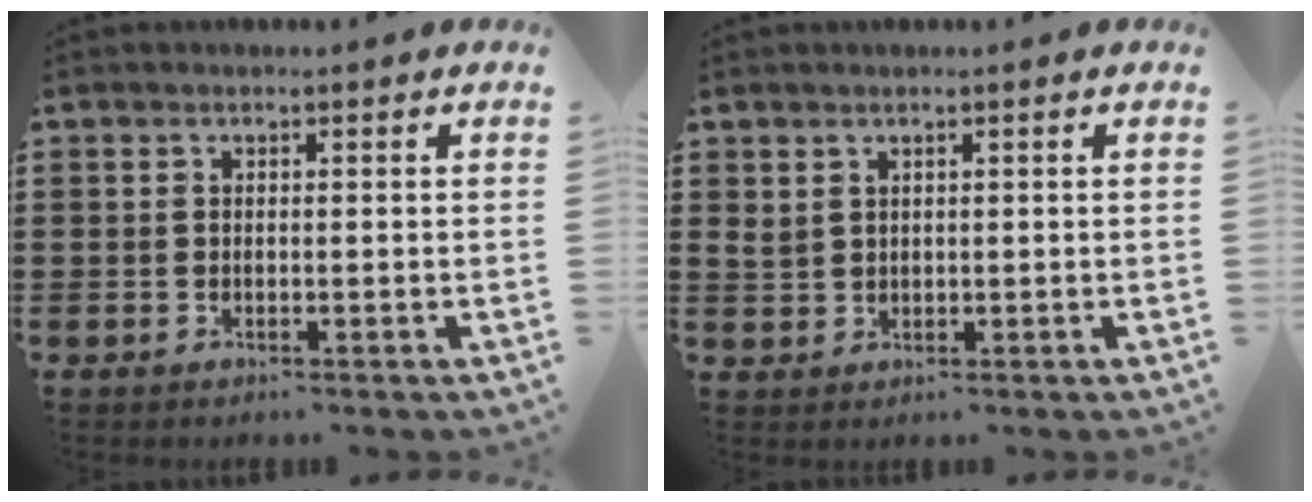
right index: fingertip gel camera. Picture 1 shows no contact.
{"total": 1.6, "force": [1.2, 0.9, 0.7], "torque": [-0.017, 0.002, 0.022]}